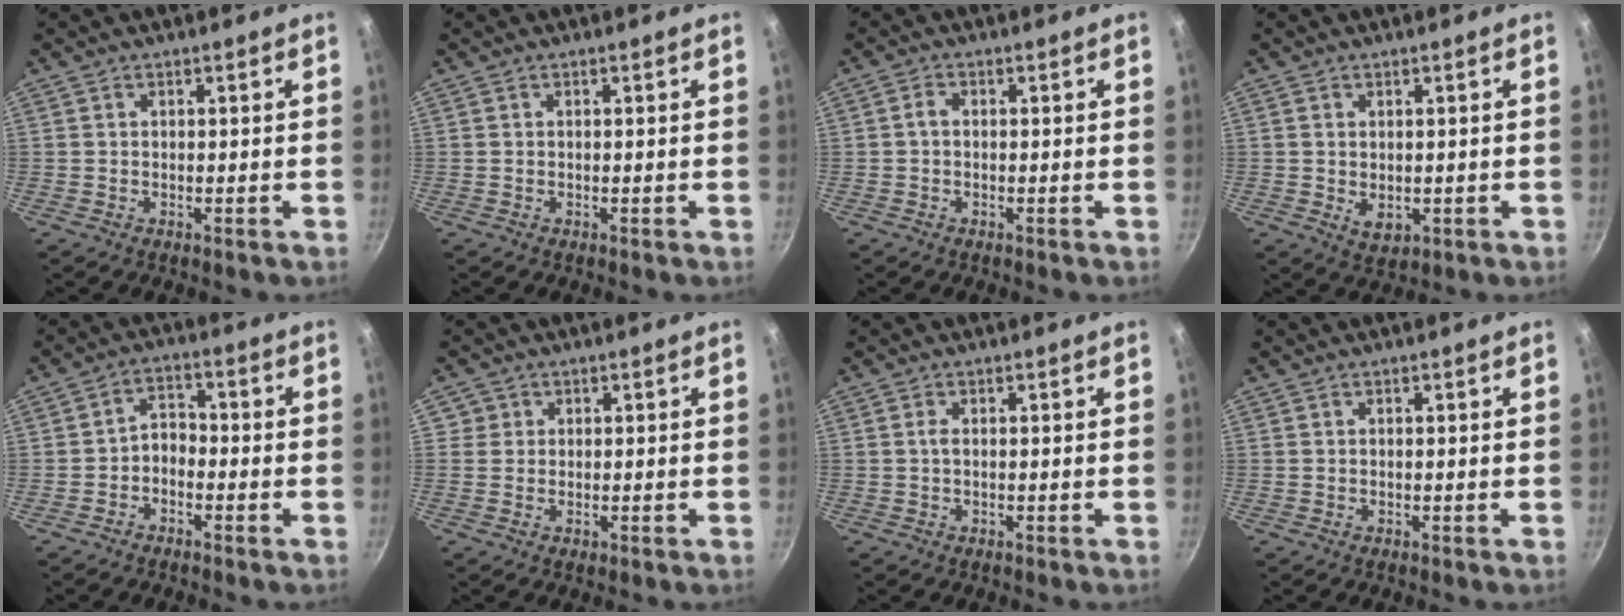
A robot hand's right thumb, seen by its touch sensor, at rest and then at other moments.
{"total": 0.0}
{"total": 1.5, "force": [-0.2, 1.0, 1.1], "torque": [-0.022, 0.008, -0.006]}
{"total": 3.7, "force": [-0.2, 2.6, 2.6], "torque": [-0.041, -0.010, 0.003]}
{"total": 3.5, "force": [-1.7, 2.4, 2.0], "torque": [-0.020, 0.030, -0.036]}
{"total": 2.1, "force": [0.4, 2.1, 0.2], "torque": [0.019, 0.003, 0.001]}
{"total": 0.8, "force": [0.0, 0.2, 0.7], "torque": [-0.016, 0.001, 0.001]}
{"total": 0.0}